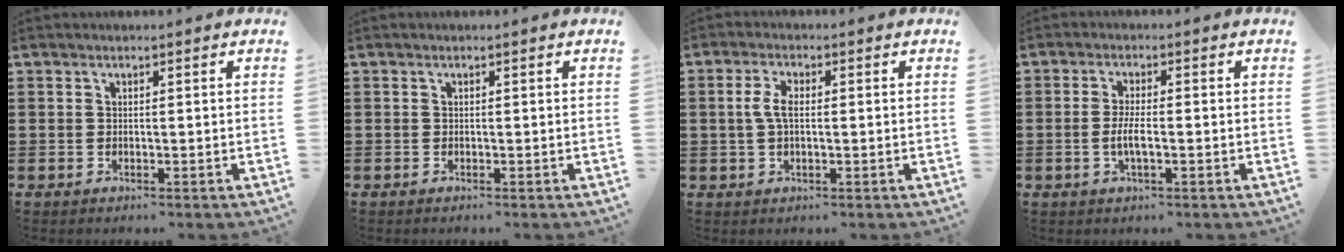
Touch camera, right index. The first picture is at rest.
{"total": 0.0}
{"total": 3.9, "force": [0.2, 1.7, 3.5], "torque": [-0.083, 0.000, -0.004]}
{"total": 3.4, "force": [-0.8, 0.8, 3.2], "torque": [-0.071, -0.005, -0.019]}